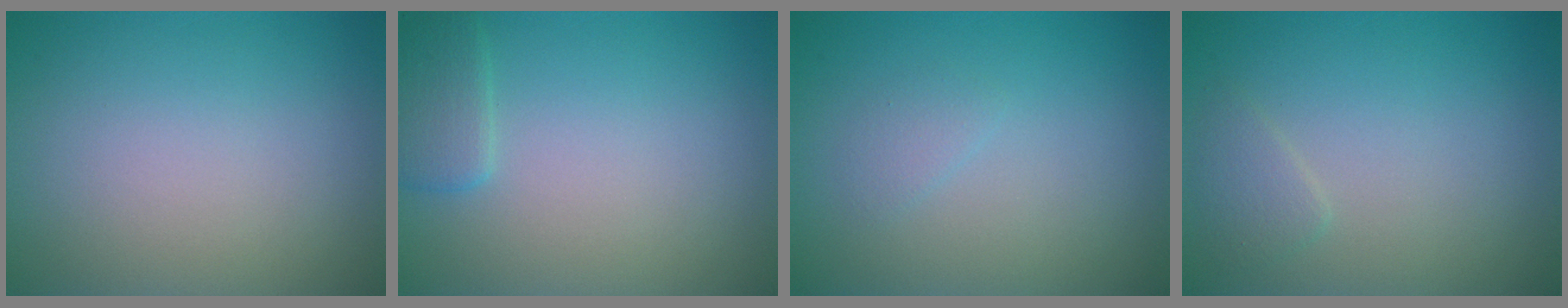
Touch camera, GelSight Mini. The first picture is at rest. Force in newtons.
{"total": 1.9, "press": 1.9, "slide": 0.2}
{"total": 0.9, "press": 0.9, "slide": 0.0}
{"total": 1.3, "press": 1.3, "slide": 0.0}